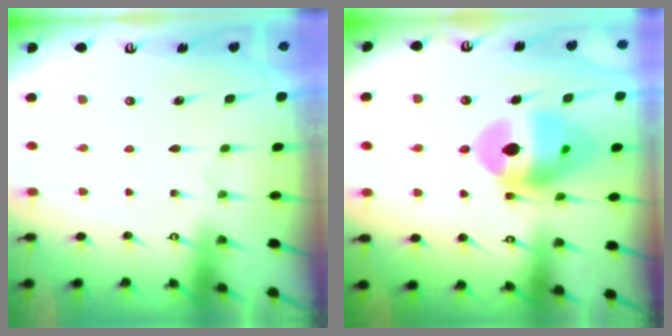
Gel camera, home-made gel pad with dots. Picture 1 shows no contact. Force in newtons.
{"total": 15.8, "press": 15.8, "slide": 1.3}